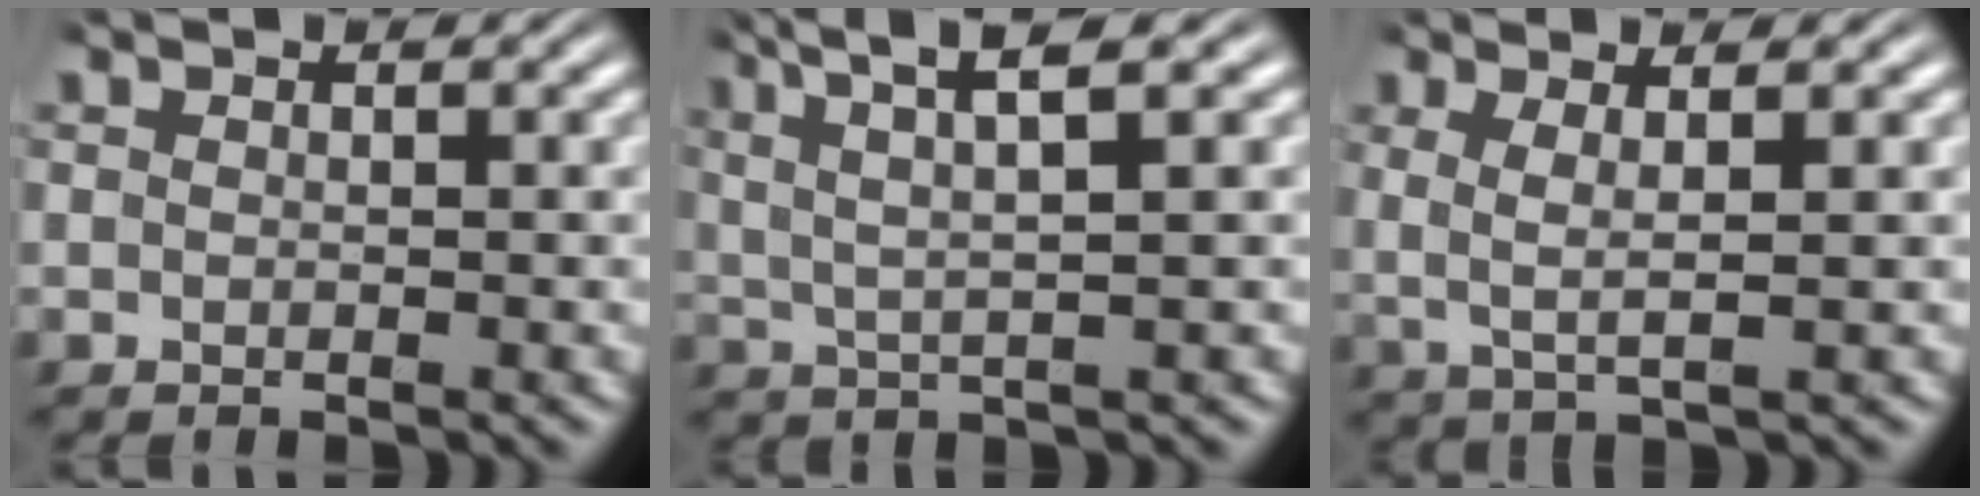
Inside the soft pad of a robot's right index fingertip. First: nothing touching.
{"total": 5.4, "force": [3.2, 1.6, 4.1], "torque": [-0.082, 0.011, 0.049]}
{"total": 3.9, "force": [1.0, 1.9, 3.3], "torque": [-0.068, 0.001, 0.013]}